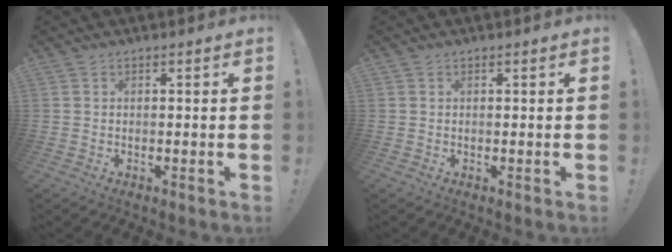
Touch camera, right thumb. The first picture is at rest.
{"total": 0.0}